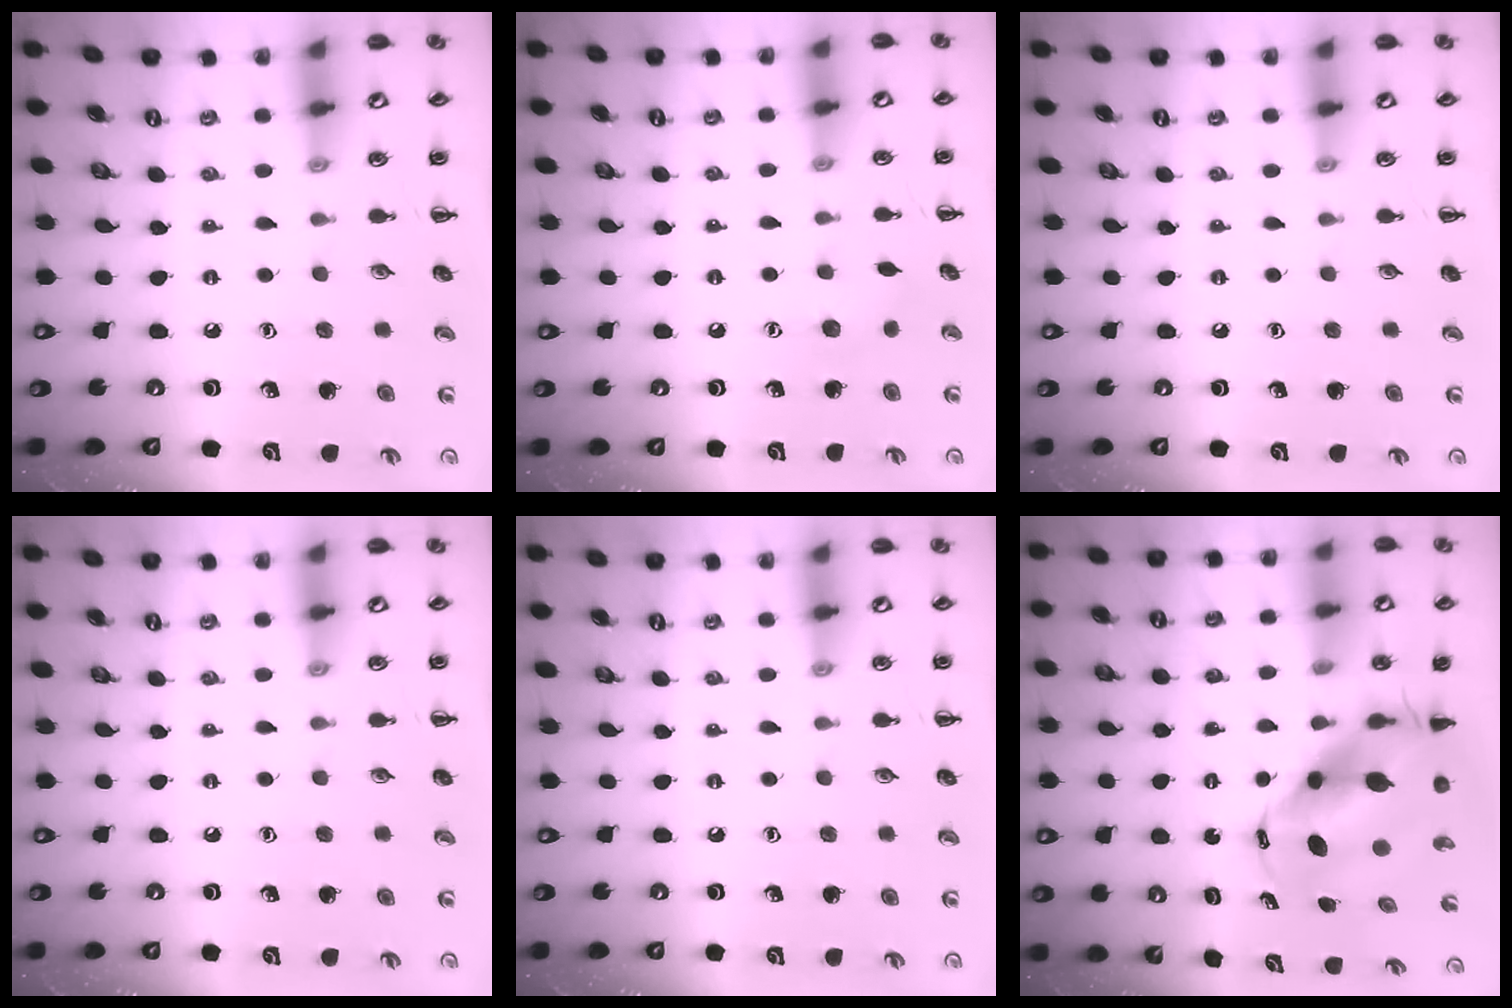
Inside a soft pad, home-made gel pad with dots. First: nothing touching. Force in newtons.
{"total": 4.7, "press": 4.5, "slide": 1.3}
{"total": 0.0}
{"total": 0.0}
{"total": 0.0}
{"total": 8.6, "press": 8.2, "slide": 2.4}